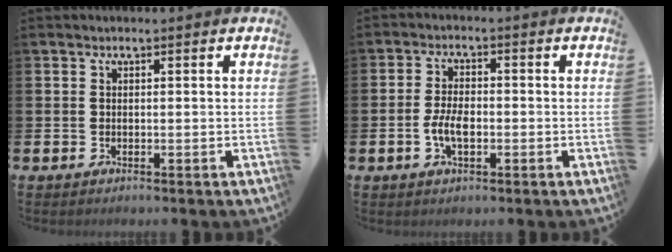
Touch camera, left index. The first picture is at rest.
{"total": 3.9, "force": [-0.8, 2.0, 3.3], "torque": [-0.062, 0.002, -0.018]}